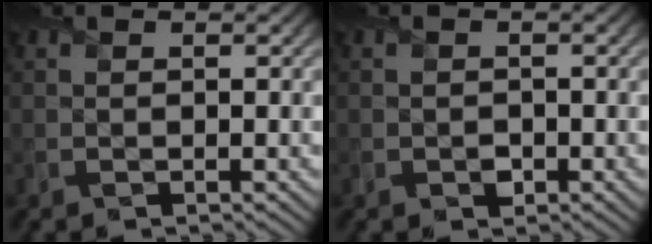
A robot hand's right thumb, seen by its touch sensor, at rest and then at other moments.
{"total": 1.2, "force": [-0.5, 0.9, 0.4], "torque": [-0.005, -0.005, -0.010]}